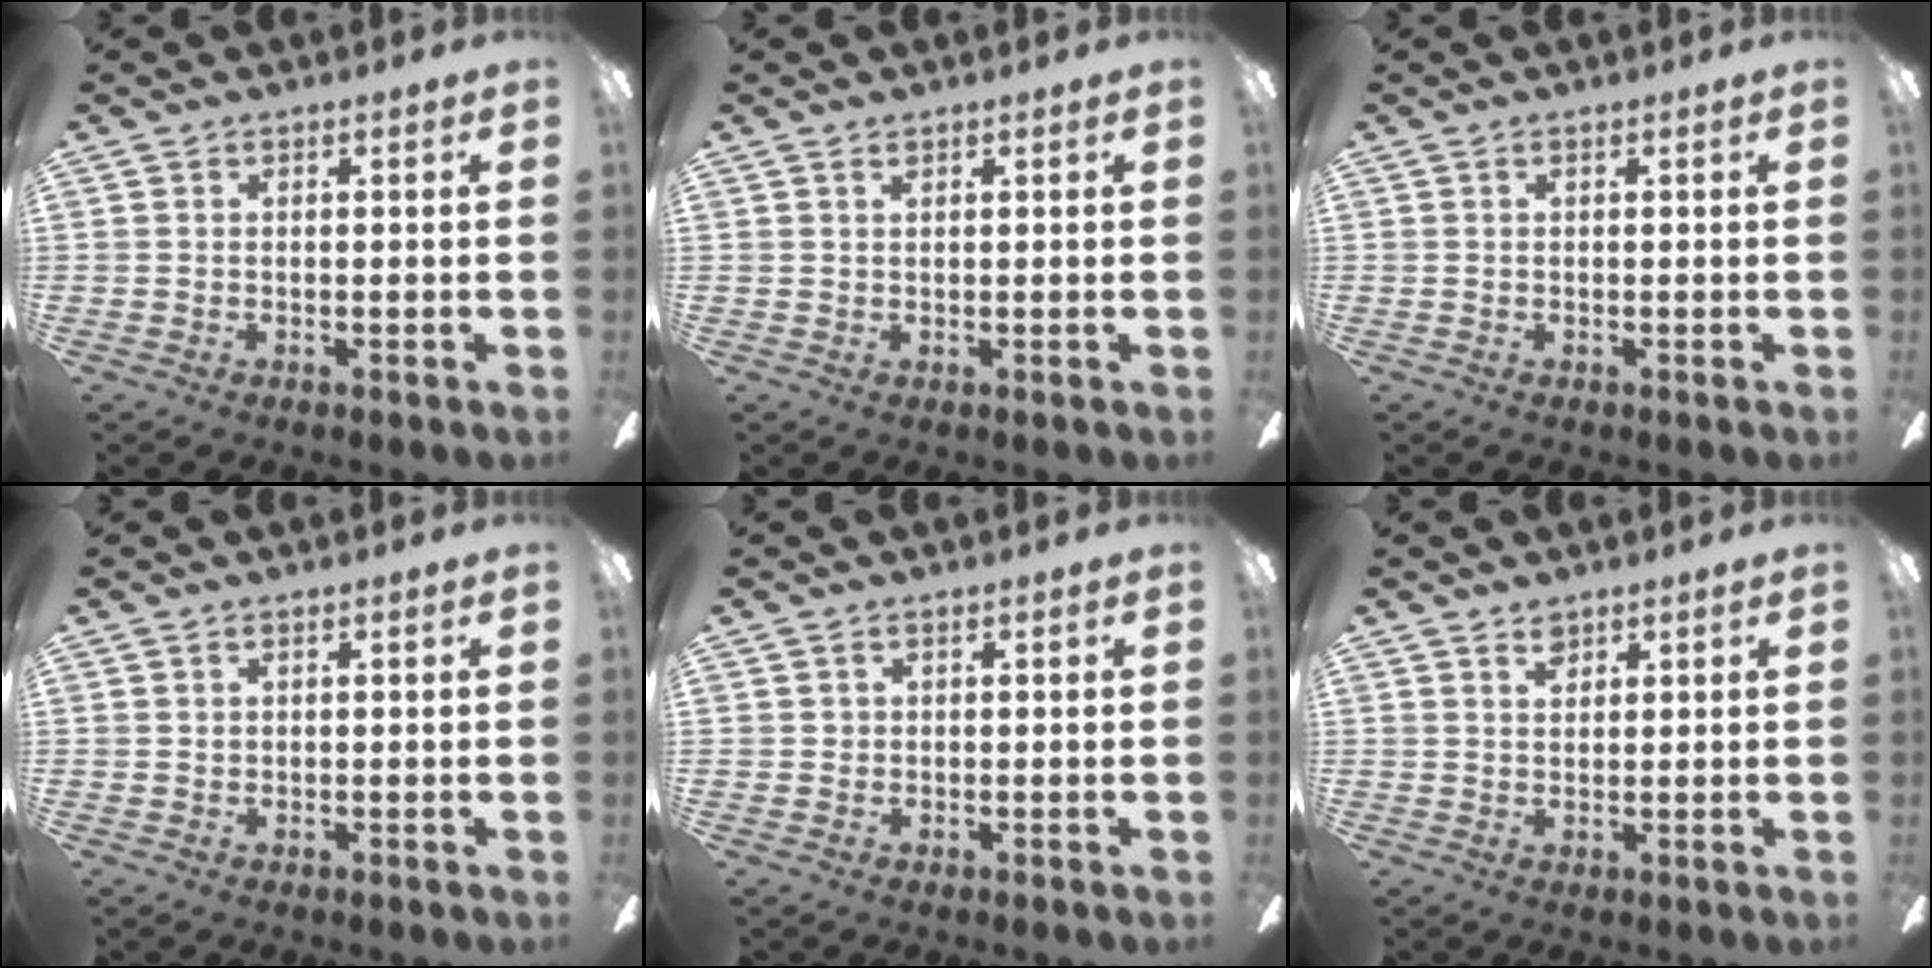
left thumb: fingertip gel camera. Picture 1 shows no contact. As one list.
[{"total": 0.8, "force": [0.5, 0.3, 0.5], "torque": [-0.011, 0.002, 0.009]}, {"total": 0.0}, {"total": 0.6, "force": [0.3, 0.5, 0.2], "torque": [-0.006, 0.002, 0.006]}, {"total": 1.0, "force": [0.3, 0.9, 0.3], "torque": [-0.006, 0.005, 0.004]}, {"total": 2.4, "force": [1.8, 1.2, 1.0], "torque": [-0.014, -0.004, 0.033]}]